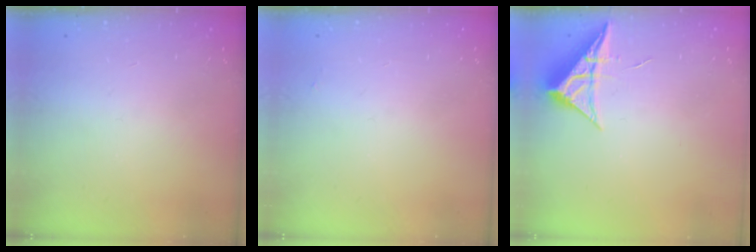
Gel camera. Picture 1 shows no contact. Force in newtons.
{"total": 1.9, "press": 1.9, "slide": 0.3}
{"total": 6.6, "press": 6.6, "slide": 0.2}